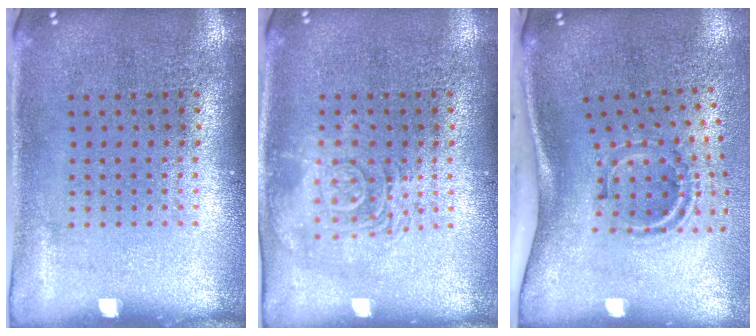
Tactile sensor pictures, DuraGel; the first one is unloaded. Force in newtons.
{"total": 2.6, "press": 2.6, "slide": 0.4}
{"total": 2.1, "press": 1.2, "slide": 1.8}